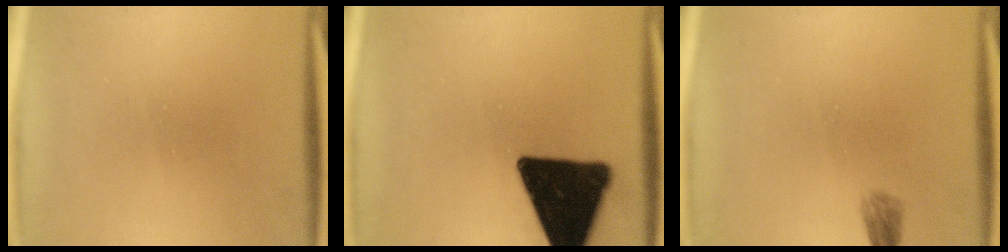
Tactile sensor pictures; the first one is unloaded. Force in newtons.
{"total": 18.1}
{"total": 1.7}